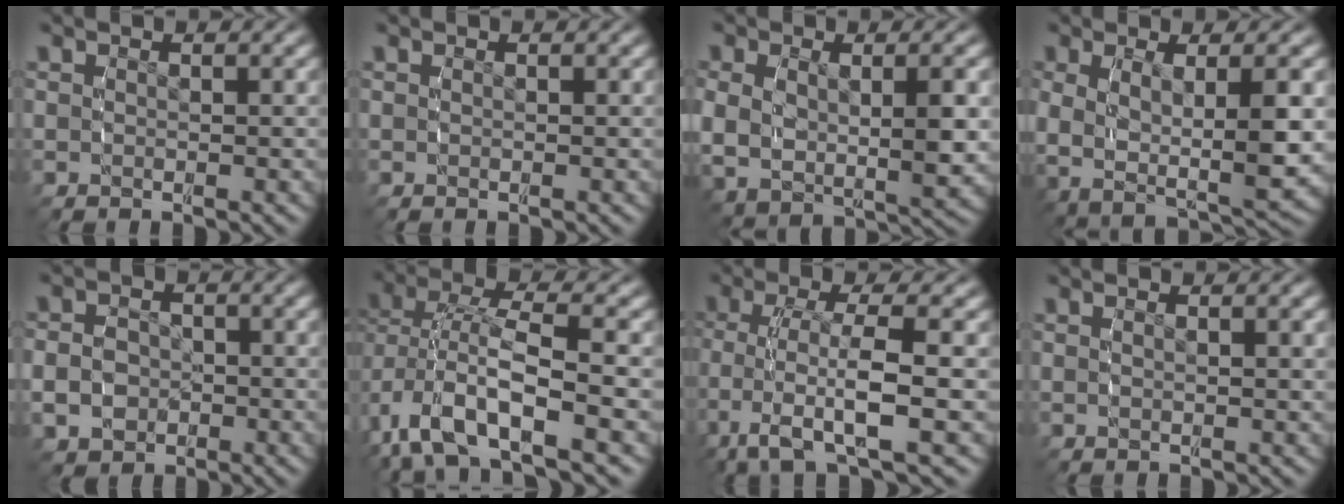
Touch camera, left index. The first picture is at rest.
{"total": 0.0}
{"total": 6.6, "force": [0.9, 4.6, 4.7], "torque": [-0.117, -0.016, 0.023]}
{"total": 8.9, "force": [0.6, 5.5, 7.0], "torque": [-0.147, -0.018, 0.013]}
{"total": 4.5, "force": [-1.1, 3.9, 2.0], "torque": [-0.035, -0.015, -0.020]}
{"total": 6.3, "force": [-1.7, 3.4, 5.0], "torque": [-0.120, -0.011, -0.024]}
{"total": 6.0, "force": [-0.9, 2.4, 5.4], "torque": [-0.119, -0.013, -0.009]}
{"total": 1.1, "force": [0.4, 0.0, 1.0], "torque": [-0.013, 0.008, 0.005]}